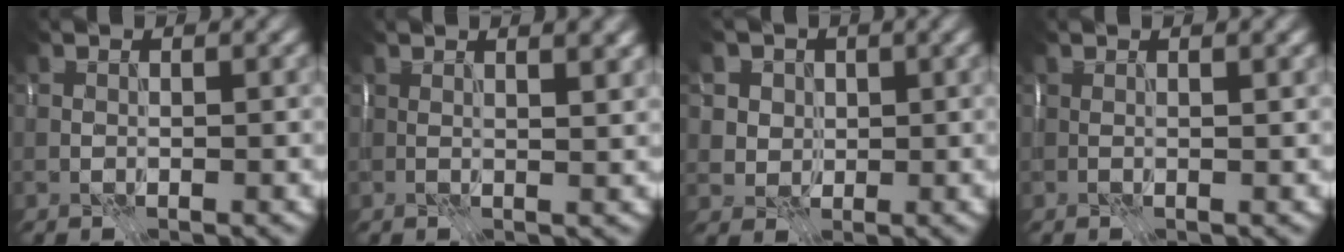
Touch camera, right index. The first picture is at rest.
{"total": 4.0, "force": [2.1, 1.3, 3.1], "torque": [-0.024, 0.016, 0.013]}
{"total": 5.1, "force": [2.3, 4.2, 1.9], "torque": [-0.039, 0.004, 0.033]}
{"total": 1.4, "force": [0.7, 0.2, 1.2], "torque": [-0.009, -0.001, 0.004]}